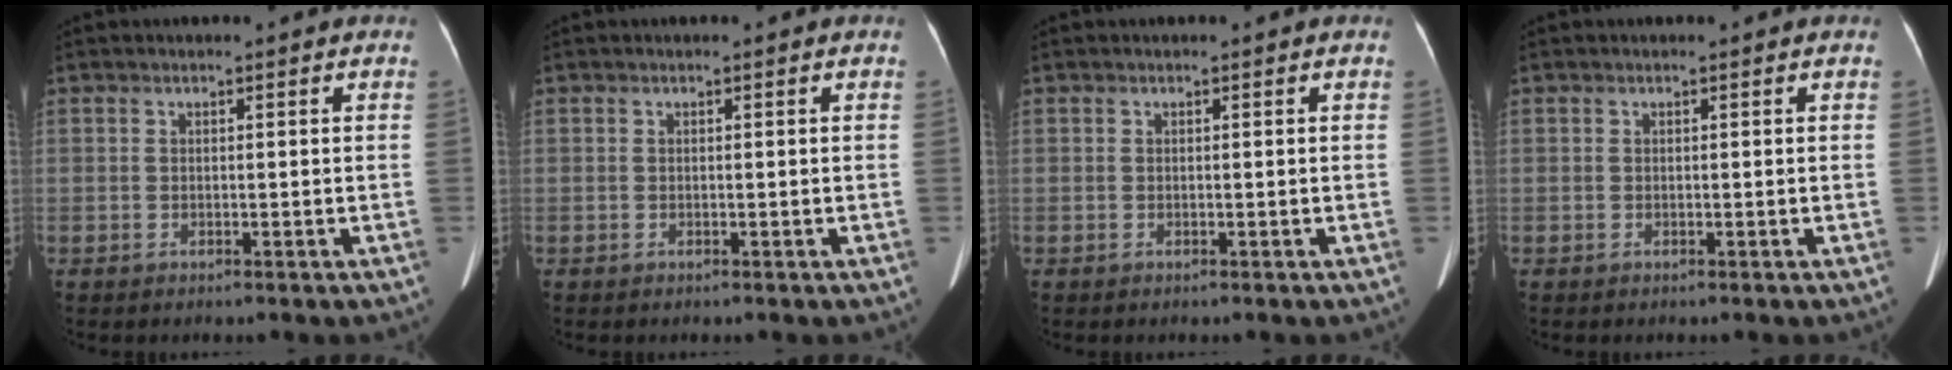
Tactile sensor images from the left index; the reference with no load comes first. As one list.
[{"total": 0.0}, {"total": 0.0}, {"total": 0.0}]